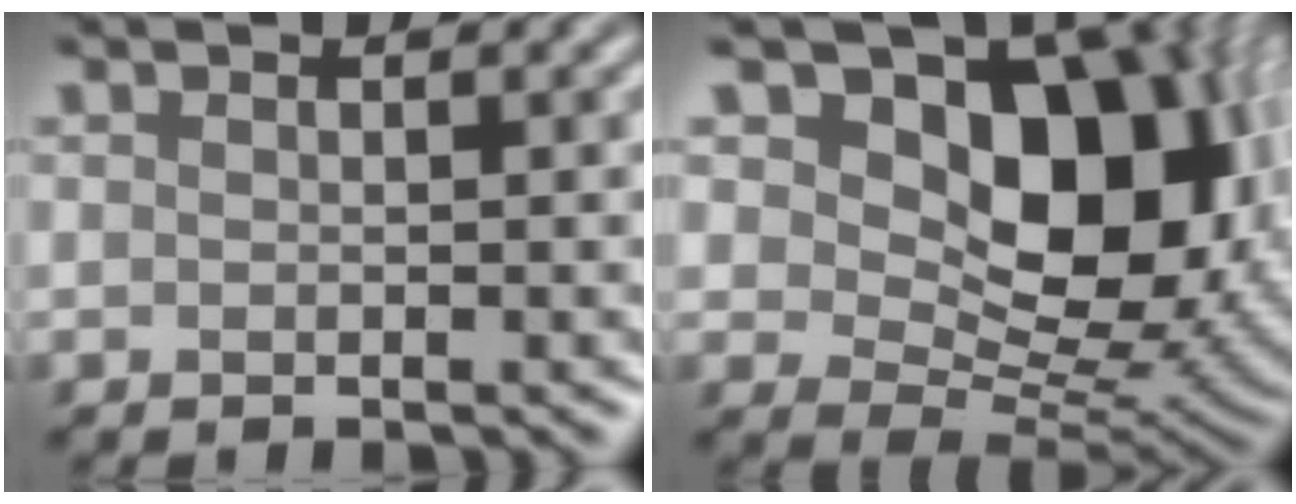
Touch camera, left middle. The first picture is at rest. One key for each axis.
{"total": 15.5, "fx": 5.0, "fy": 10.0, "fz": 10.8, "tx": -0.132, "ty": 0.003, "tz": 0.078}